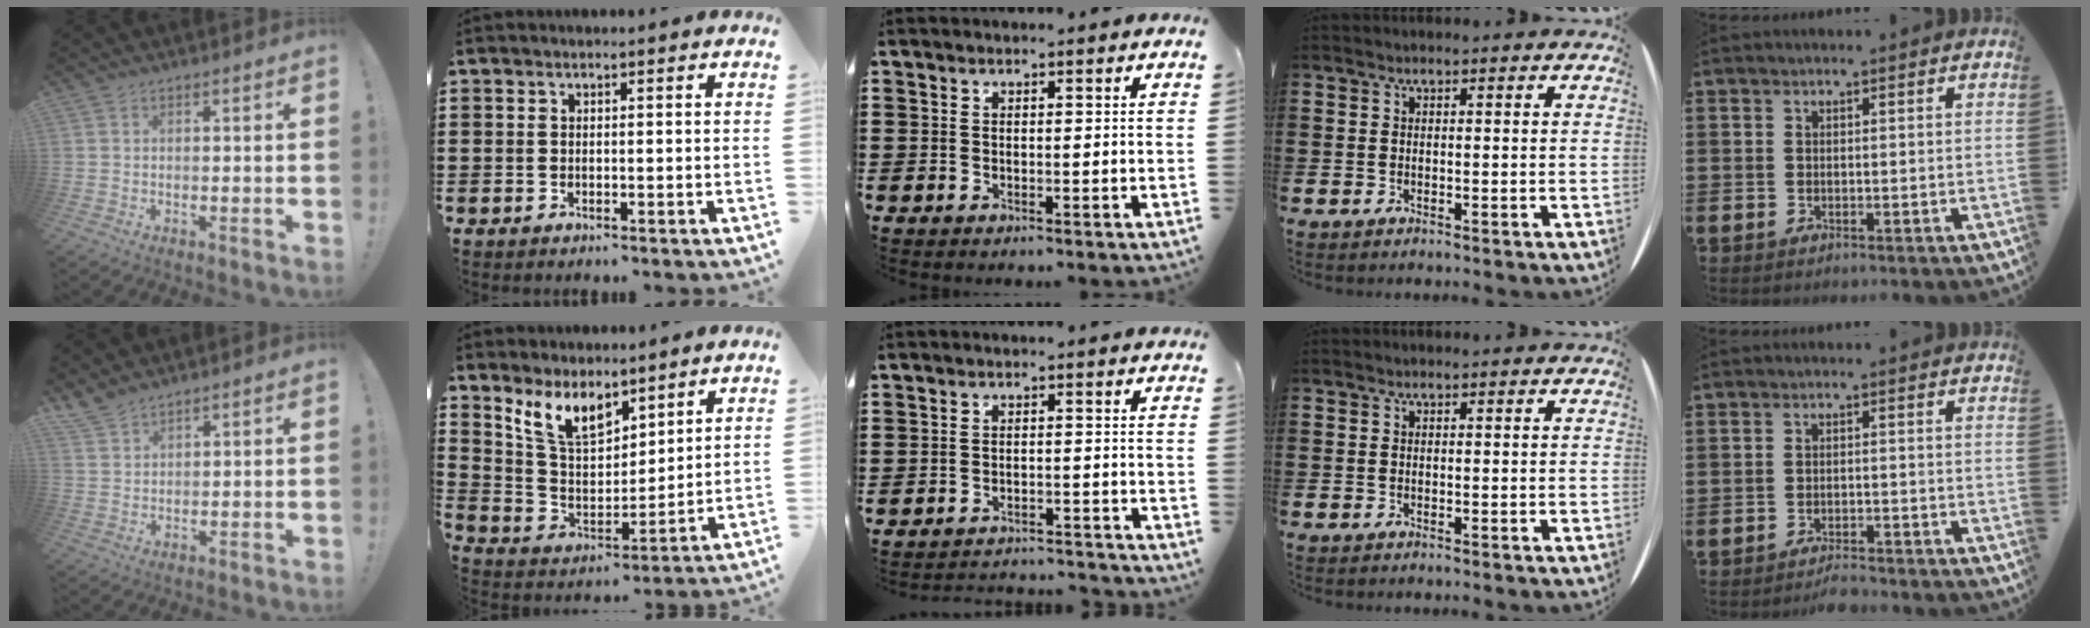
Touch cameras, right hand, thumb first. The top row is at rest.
{"thumb": {"total": 4.5, "force": [4.1, 1.2, 1.6], "torque": [-0.034, -0.024, 0.079]}, "index": {"total": 8.5, "force": [6.3, 3.7, 4.4], "torque": [-0.112, -0.013, 0.119]}, "middle": {"total": 2.8, "force": [-2.8, 0.0, 0.2], "torque": [-0.010, -0.001, -0.057]}, "little": {"total": 2.2, "force": [-2.2, 0.1, 0.4], "torque": [-0.010, 0.004, -0.044]}}